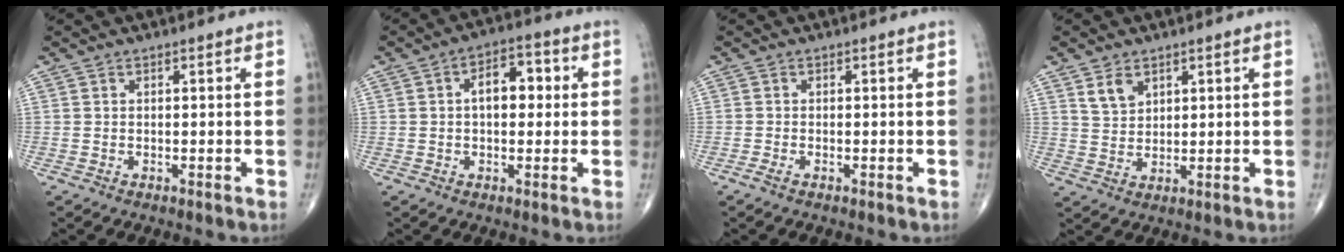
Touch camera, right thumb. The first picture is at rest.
{"total": 7.4, "force": [0.9, 4.4, 5.9], "torque": [-0.069, 0.020, 0.007]}
{"total": 0.8, "force": [-0.5, 0.2, 0.6], "torque": [-0.020, -0.003, -0.014]}
{"total": 4.1, "force": [2.5, 2.6, 2.0], "torque": [-0.025, -0.017, 0.054]}